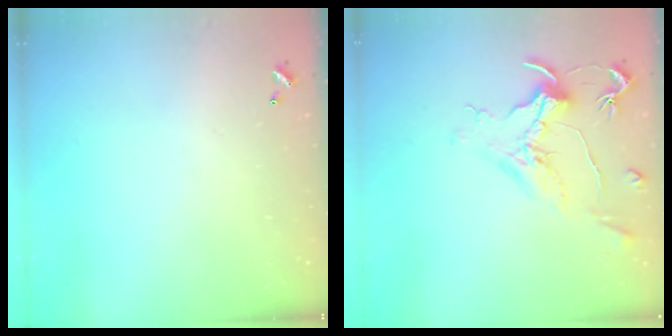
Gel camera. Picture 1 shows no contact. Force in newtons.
{"total": 1.6, "press": 1.4, "slide": 0.7}